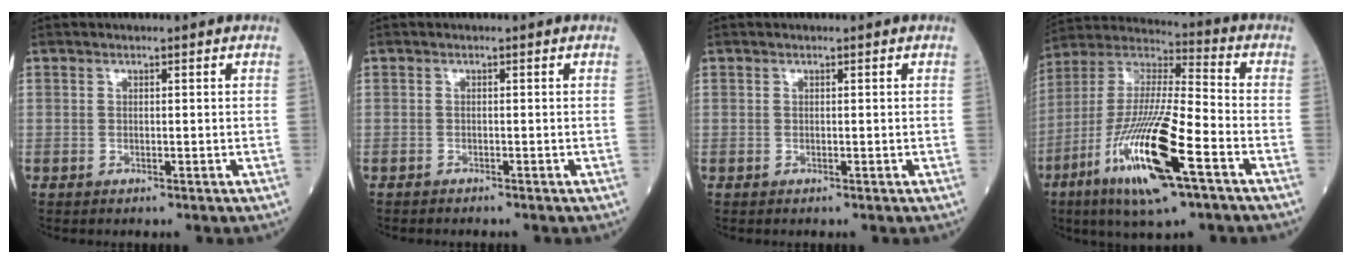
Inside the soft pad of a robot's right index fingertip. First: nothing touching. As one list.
[{"total": 0.9, "force": [-0.9, 0.0, 0.2], "torque": [-0.006, -0.002, -0.015]}, {"total": 0.0}, {"total": 19.9, "force": [-8.9, 2.6, 17.6], "torque": [-0.383, -0.039, -0.162]}]